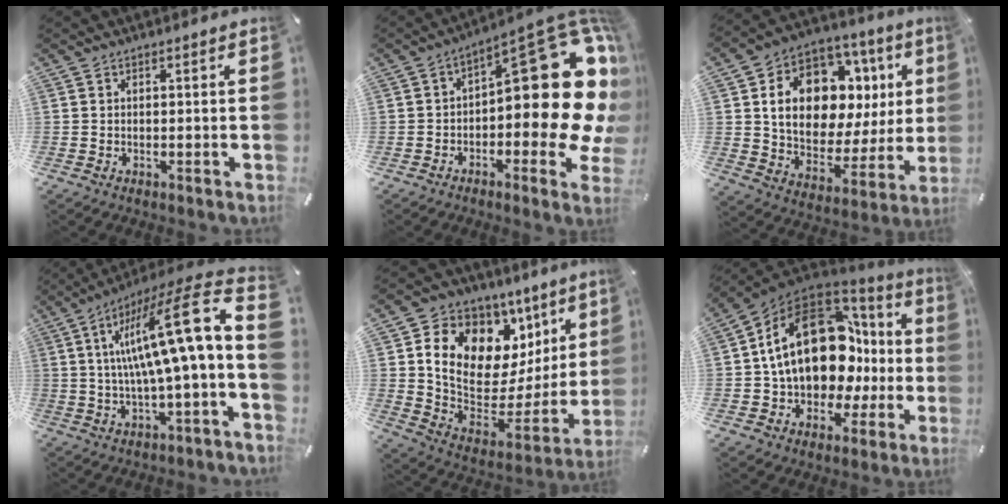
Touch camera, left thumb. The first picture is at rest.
{"total": 23.1, "force": [6.1, 10.3, 19.8], "torque": [-0.231, -0.075, 0.109]}
{"total": 17.2, "force": [6.5, 11.4, 11.1], "torque": [-0.175, -0.040, 0.117]}
{"total": 21.0, "force": [4.7, 3.8, 20.1], "torque": [-0.346, -0.039, 0.065]}
{"total": 14.9, "force": [6.7, 10.9, 7.6], "torque": [-0.107, -0.067, 0.122]}
{"total": 21.9, "force": [3.9, 14.6, 15.9], "torque": [-0.286, -0.025, 0.071]}